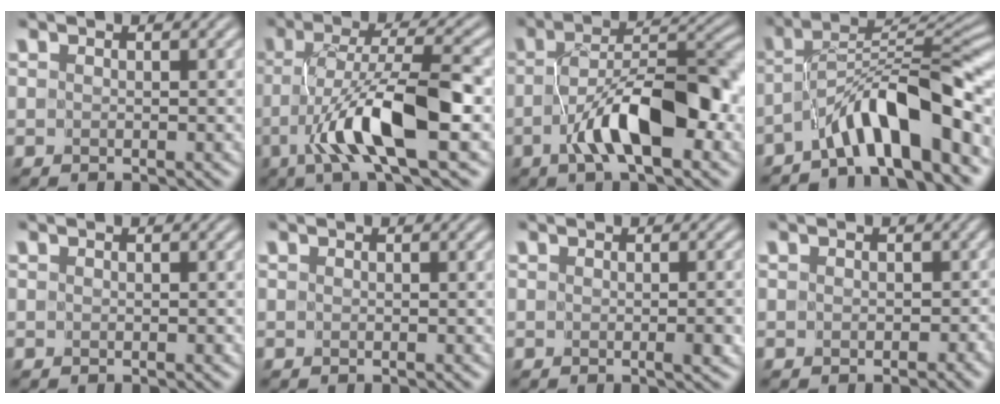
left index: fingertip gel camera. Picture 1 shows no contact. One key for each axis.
{"total": 9.3, "fx": -2.8, "fy": 2.1, "fz": 8.6, "tx": -0.157, "ty": 0.005, "tz": -0.050}
{"total": 8.8, "fx": -3.2, "fy": 3.3, "fz": 7.5, "tx": -0.121, "ty": 0.007, "tz": -0.050}
{"total": 8.7, "fx": -5.4, "fy": 1.7, "fz": 6.6, "tx": -0.094, "ty": 0.017, "tz": -0.094}
{"total": 0.0}
{"total": 0.0}
{"total": 1.3, "fx": -0.4, "fy": 0.0, "fz": 1.2, "tx": -0.017, "ty": -0.007, "tz": -0.005}
{"total": 2.4, "fx": -0.1, "fy": 2.1, "fz": 1.2, "tx": 0.010, "ty": -0.002, "tz": -0.002}